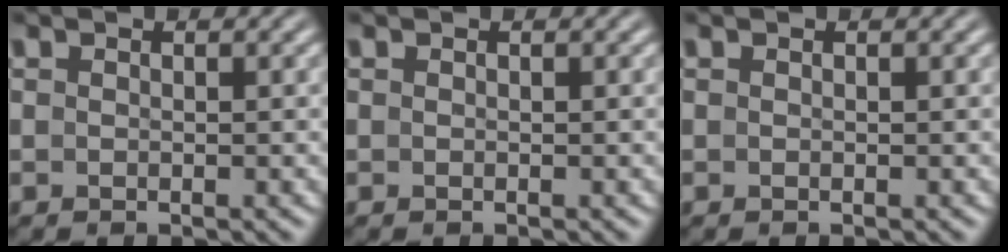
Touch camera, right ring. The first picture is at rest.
{"total": 0.0}
{"total": 0.0}